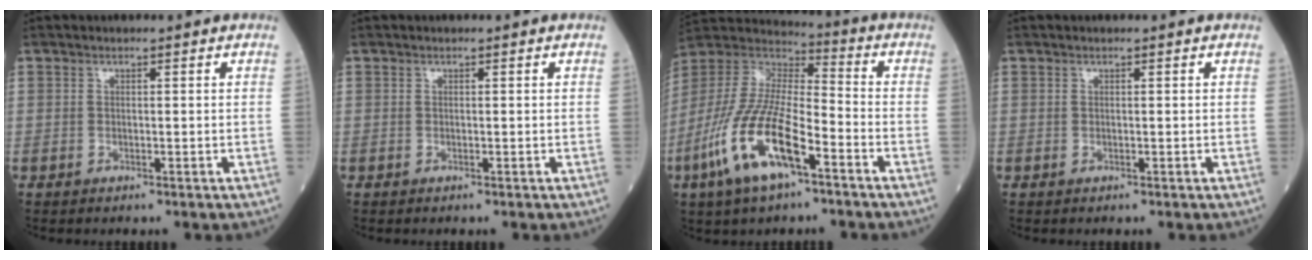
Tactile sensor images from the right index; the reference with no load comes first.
{"total": 0.0}
{"total": 16.6, "force": [-7.8, 4.7, 13.9], "torque": [-0.303, -0.013, -0.147]}
{"total": 0.0}